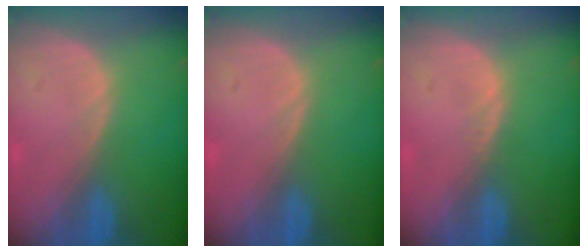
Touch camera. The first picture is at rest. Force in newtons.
{"total": 0.0}
{"total": 0.7, "press": 0.6, "slide": 0.3}